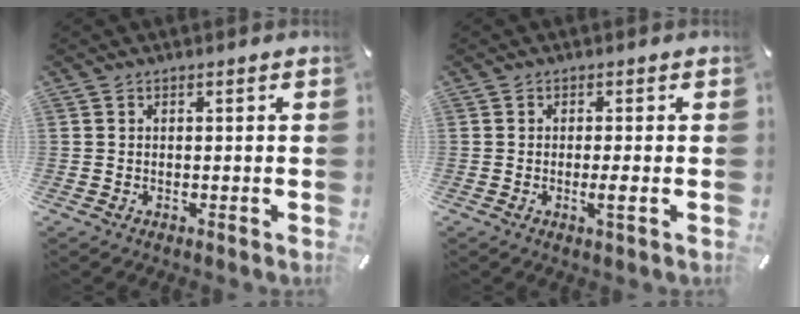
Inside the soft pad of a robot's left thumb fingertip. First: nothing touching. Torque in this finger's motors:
{"motor_torque": [-0.29, -0.09, 0.26, -0.24, 0.00]}